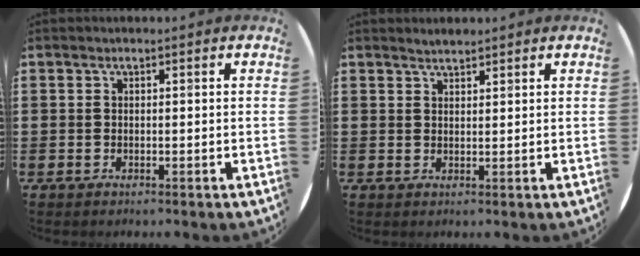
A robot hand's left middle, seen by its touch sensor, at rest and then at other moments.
{"total": 1.5, "force": [1.5, 0.2, 0.1], "torque": [-0.002, 0.004, 0.028]}